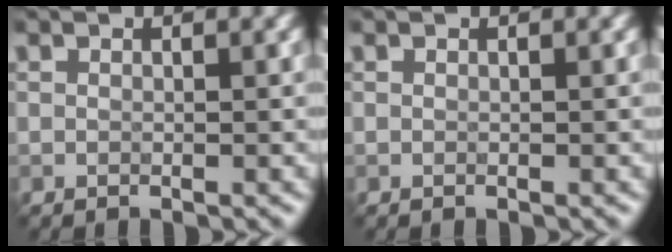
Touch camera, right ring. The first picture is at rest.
{"total": 0.0}